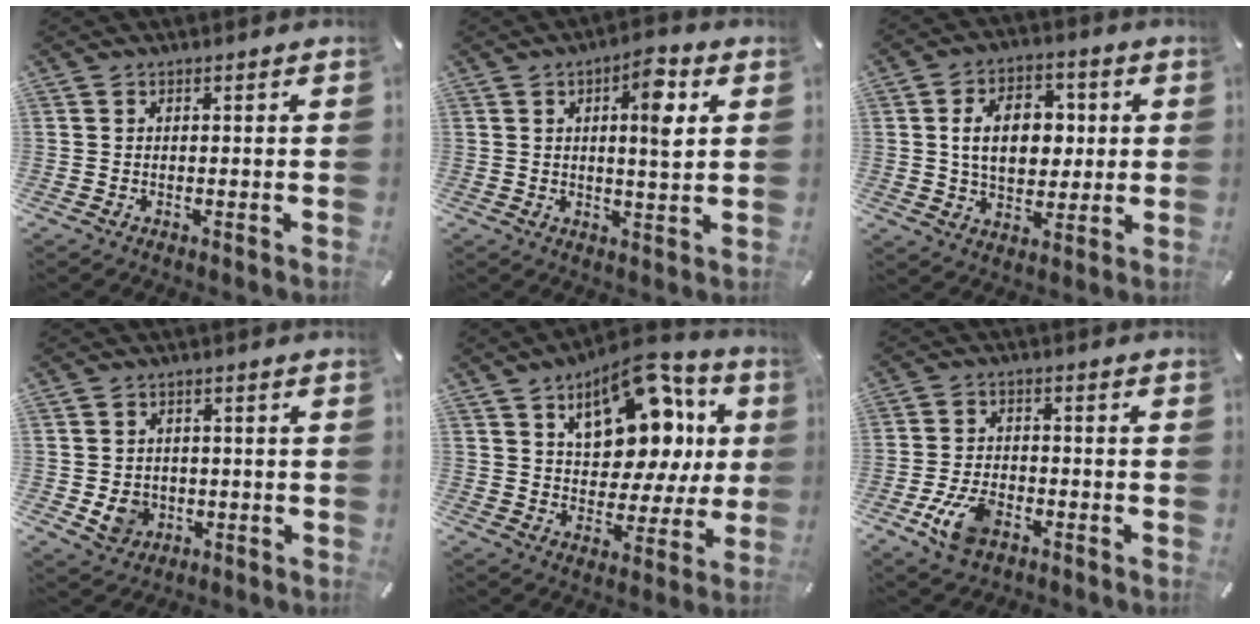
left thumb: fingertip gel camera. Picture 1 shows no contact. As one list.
[{"total": 8.2, "force": [3.1, 2.8, 7.1], "torque": [-0.097, -0.013, 0.042]}, {"total": 12.9, "force": [1.6, 9.0, 9.0], "torque": [-0.152, 0.008, 0.026]}, {"total": 5.9, "force": [-0.6, 5.5, 2.0], "torque": [-0.024, 0.003, -0.008]}, {"total": 19.8, "force": [9.7, 11.5, 12.9], "torque": [-0.180, -0.056, 0.165]}, {"total": 8.8, "force": [-4.1, 5.3, 5.6], "torque": [-0.131, 0.009, -0.076]}]